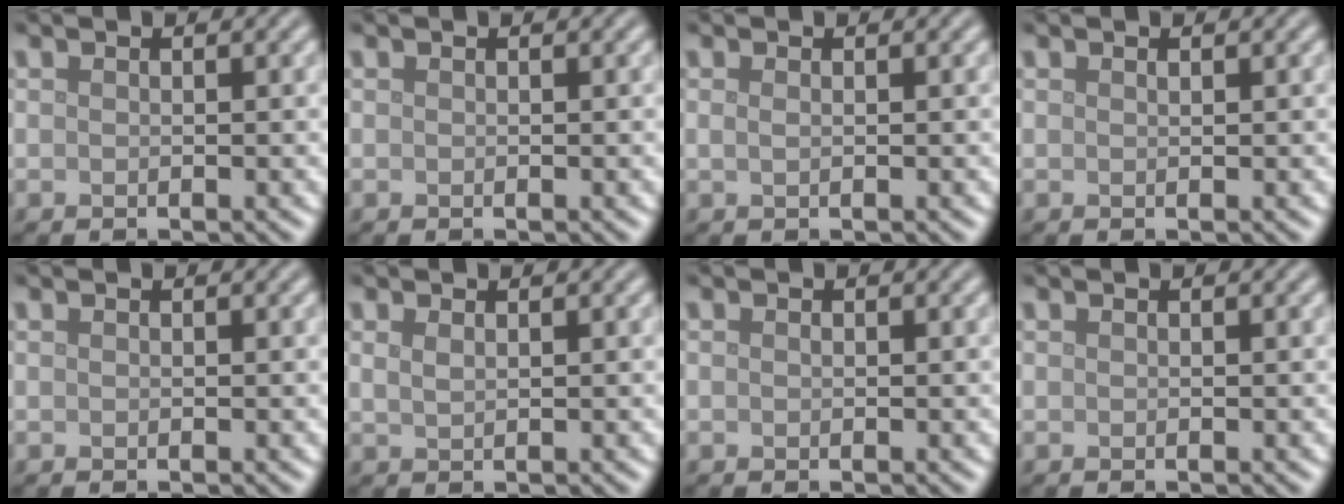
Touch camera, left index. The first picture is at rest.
{"total": 0.0}
{"total": 0.6, "force": [0.2, 0.3, 0.5], "torque": [-0.011, 0.000, 0.003]}
{"total": 0.0}
{"total": 0.0}
{"total": 0.9, "force": [0.6, 0.3, 0.6], "torque": [-0.015, 0.000, 0.013]}
{"total": 0.0}
{"total": 0.0}